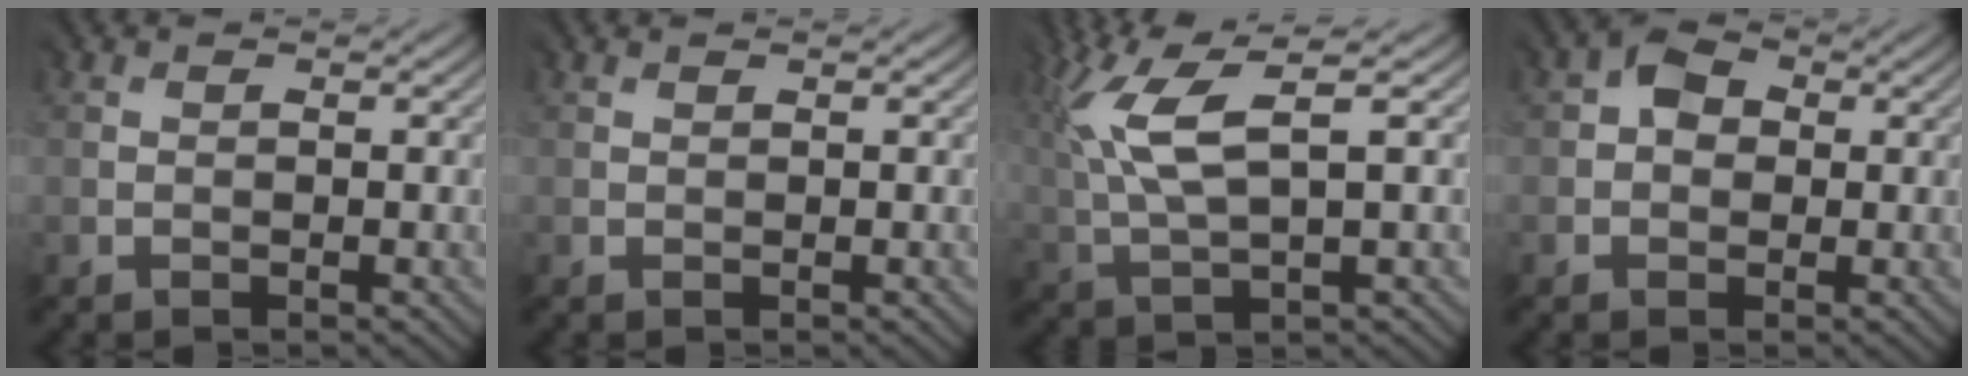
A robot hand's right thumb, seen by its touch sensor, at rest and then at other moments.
{"total": 0.0}
{"total": 7.9, "force": [3.2, 2.2, 6.9], "torque": [-0.170, 0.014, 0.064]}
{"total": 3.8, "force": [1.0, 3.0, 2.1], "torque": [-0.031, 0.007, 0.008]}